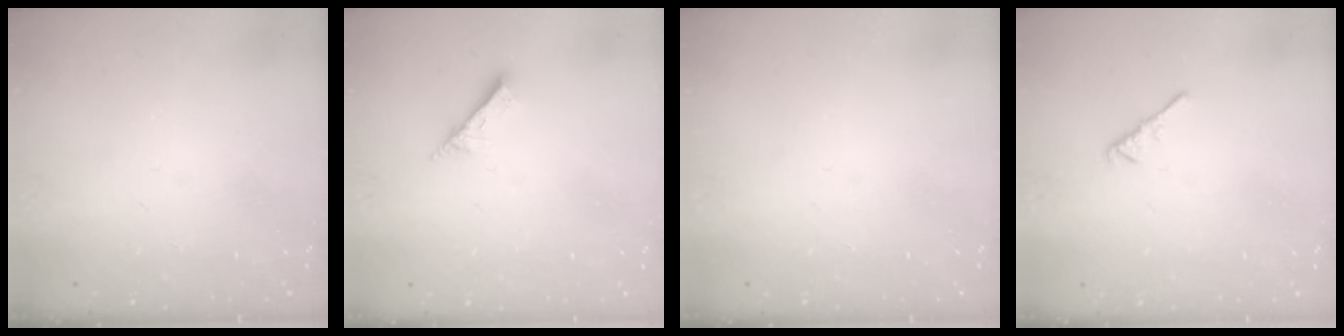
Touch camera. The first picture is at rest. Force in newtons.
{"total": 2.0, "press": 2.0, "slide": 0.1}
{"total": 0.0}
{"total": 2.4, "press": 2.3, "slide": 0.6}